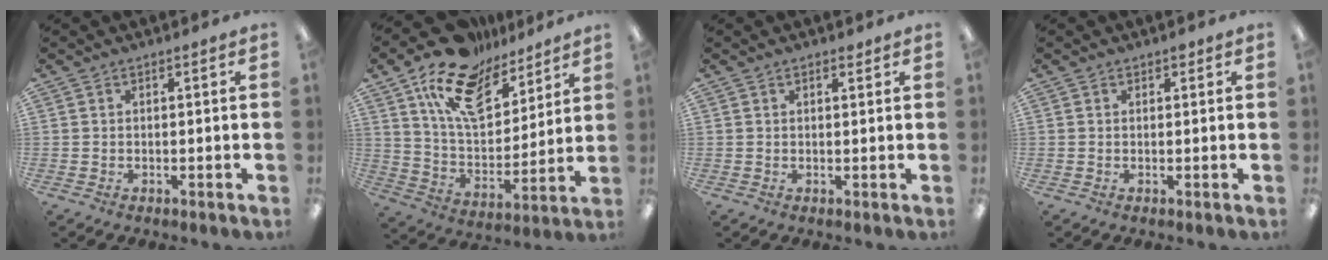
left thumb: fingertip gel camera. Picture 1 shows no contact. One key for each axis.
{"total": 18.1, "fx": 12.2, "fy": 9.4, "fz": 9.5, "tx": -0.175, "ty": -0.062, "tz": 0.219}
{"total": 1.5, "fx": 1.0, "fy": 0.7, "fz": 0.9, "tx": -0.012, "ty": -0.002, "tz": 0.016}
{"total": 0.9, "fx": 0.6, "fy": 0.5, "fz": 0.4, "tx": 0.000, "ty": -0.001, "tz": 0.009}